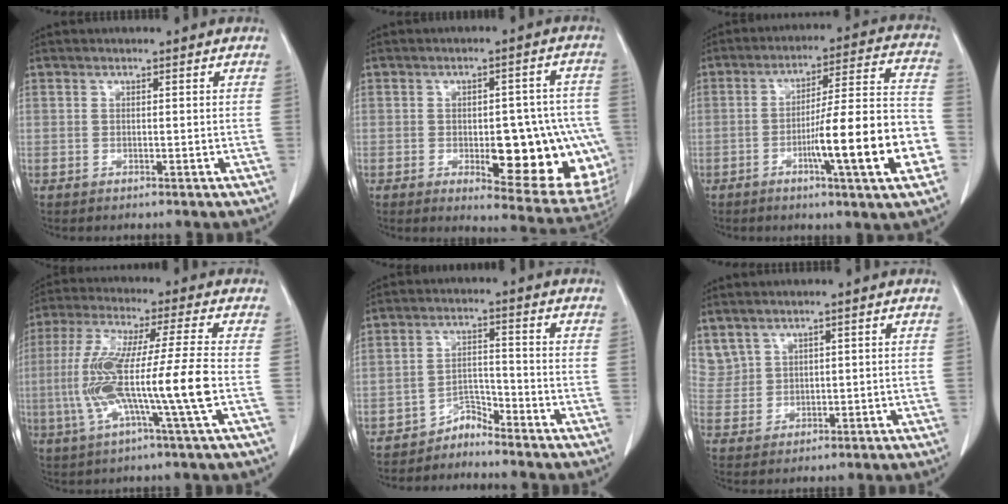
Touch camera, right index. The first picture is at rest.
{"total": 17.9, "force": [-3.7, 6.1, 16.4], "torque": [-0.125, 0.019, -0.021]}
{"total": 16.8, "force": [-5.4, 0.4, 15.9], "torque": [-0.229, 0.007, -0.081]}
{"total": 14.9, "force": [-2.5, -0.9, 14.7], "torque": [-0.290, -0.004, -0.053]}
{"total": 3.1, "force": [-3.0, 0.4, -0.3], "torque": [0.016, -0.001, -0.053]}
{"total": 5.1, "force": [3.6, 3.6, 0.9], "torque": [-0.025, 0.014, 0.087]}